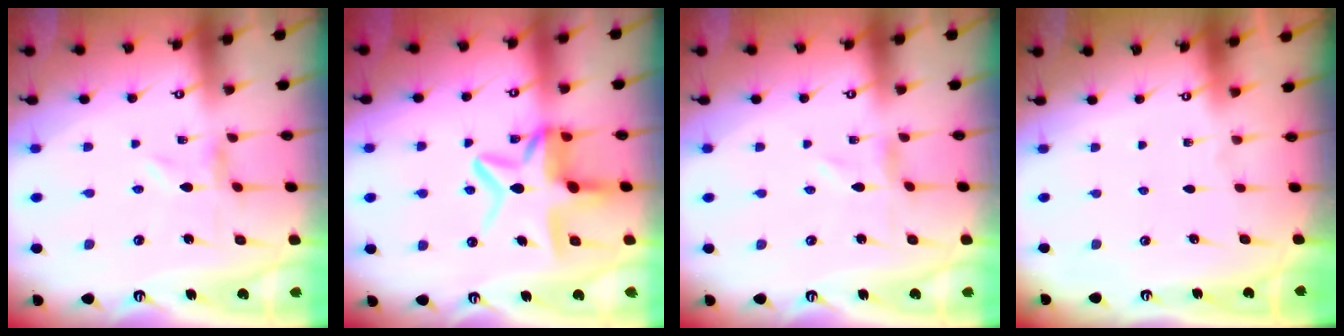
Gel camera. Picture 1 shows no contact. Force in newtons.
{"total": 13.1, "press": 13.0, "slide": 1.4}
{"total": 1.2, "press": 1.2, "slide": 0.2}
{"total": 0.0}